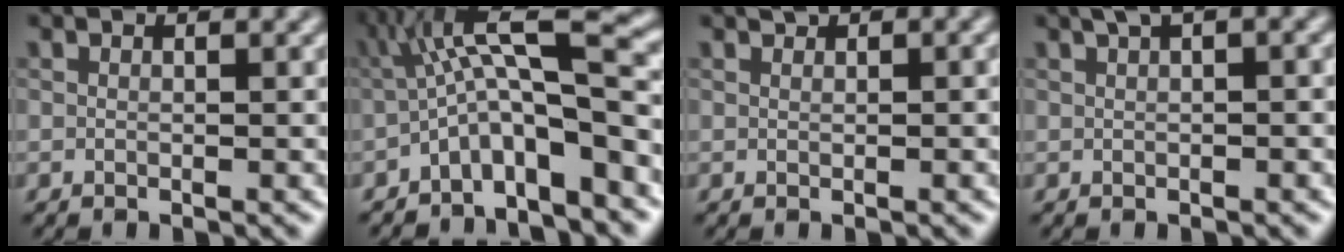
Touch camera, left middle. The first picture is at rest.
{"total": 8.3, "force": [-2.2, 1.7, 7.9], "torque": [-0.123, 0.030, -0.050]}
{"total": 1.1, "force": [0.8, 0.4, 0.6], "torque": [-0.011, 0.004, 0.008]}
{"total": 2.8, "force": [1.4, 0.6, 2.4], "torque": [-0.035, 0.014, 0.019]}